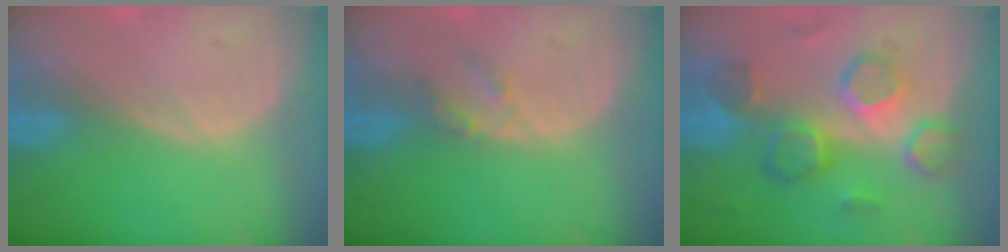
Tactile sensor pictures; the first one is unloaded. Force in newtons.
{"total": 2.2, "press": 2.1, "slide": 0.4}
{"total": 8.6, "press": 8.3, "slide": 2.2}